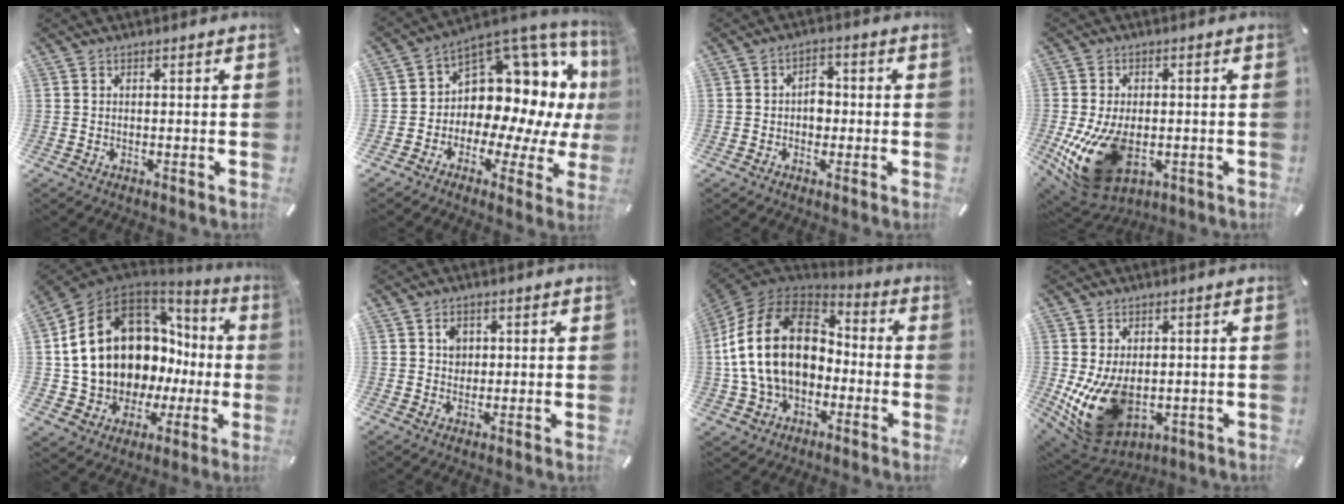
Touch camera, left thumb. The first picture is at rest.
{"total": 12.5, "force": [4.4, 9.0, 7.5], "torque": [-0.098, -0.075, 0.073]}
{"total": 4.3, "force": [-0.5, 3.3, 2.7], "torque": [-0.027, 0.001, -0.018]}
{"total": 16.5, "force": [-3.4, 10.5, 12.4], "torque": [-0.239, -0.003, -0.045]}
{"total": 19.2, "force": [4.3, 14.7, 11.6], "torque": [-0.222, -0.045, 0.106]}
{"total": 3.2, "force": [0.7, 2.9, 1.2], "torque": [-0.012, 0.001, 0.007]}
{"total": 21.8, "force": [0.3, 16.1, 14.6], "torque": [-0.309, 0.026, 0.002]}
{"total": 14.6, "force": [-1.8, 9.8, 10.6], "torque": [-0.218, -0.009, -0.021]}